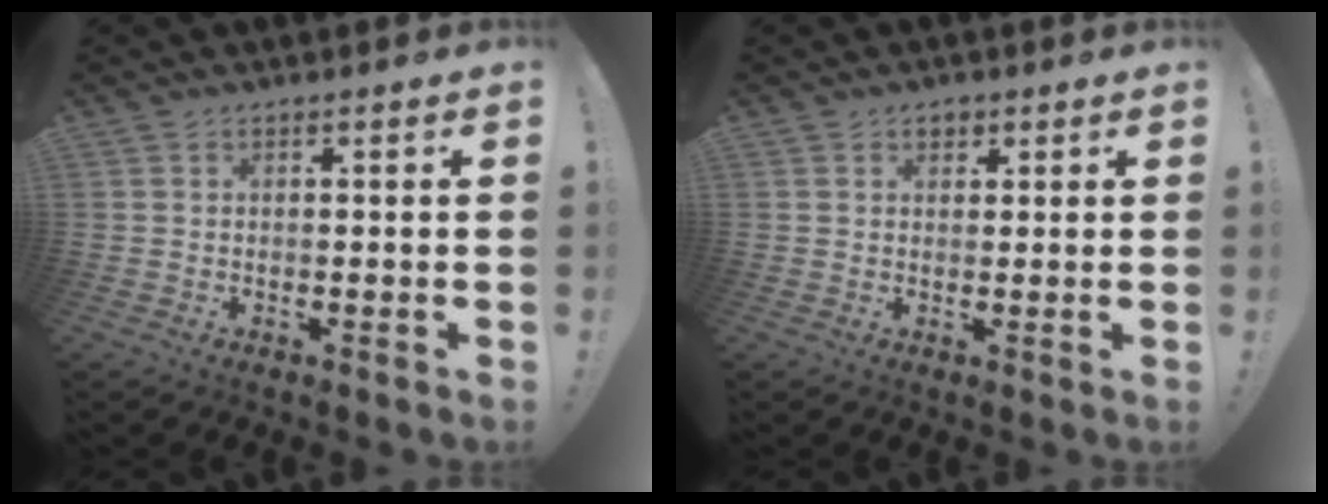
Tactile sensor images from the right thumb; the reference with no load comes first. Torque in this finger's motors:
{"motor_torque": [0.36, 0.68, 0.56, 0.02, -0.02]}